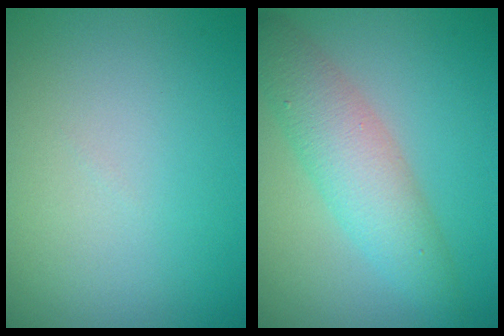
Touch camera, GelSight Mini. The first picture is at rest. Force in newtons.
{"total": 4.8, "press": 4.8, "slide": 0.1}